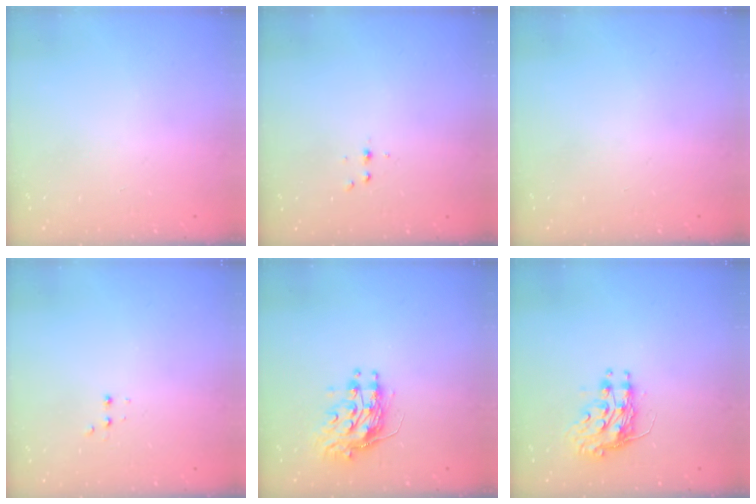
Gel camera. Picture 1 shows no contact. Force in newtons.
{"total": 3.2, "press": 3.1, "slide": 0.4}
{"total": 0.0}
{"total": 2.4, "press": 2.2, "slide": 0.9}
{"total": 9.6, "press": 9.6, "slide": 0.3}
{"total": 9.1, "press": 9.0, "slide": 1.0}